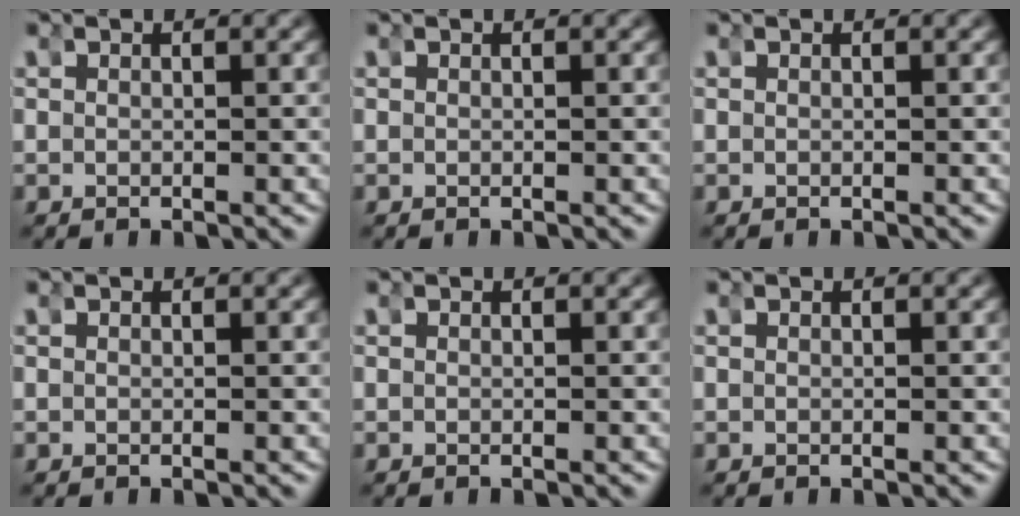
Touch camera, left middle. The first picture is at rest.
{"total": 0.0}
{"total": 0.0}
{"total": 0.0}
{"total": 0.0}
{"total": 0.0}